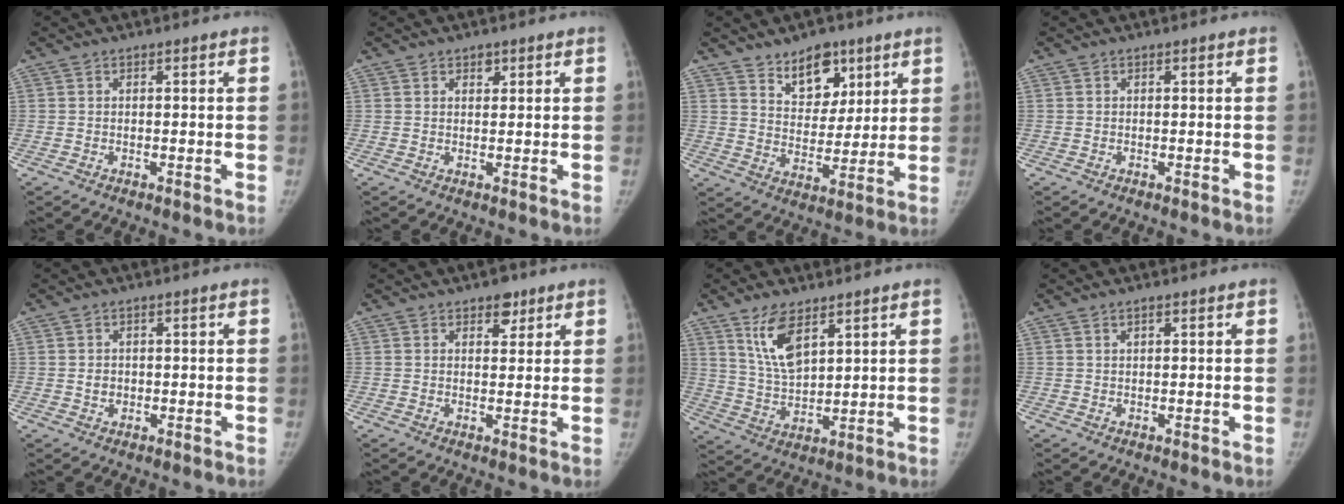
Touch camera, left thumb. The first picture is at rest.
{"total": 1.7, "force": [1.1, 1.1, 0.8], "torque": [-0.002, -0.005, 0.016]}
{"total": 10.8, "force": [6.9, 6.5, 5.2], "torque": [-0.044, -0.044, 0.117]}
{"total": 0.0}
{"total": 1.8, "force": [0.0, 1.6, 1.0], "torque": [-0.009, 0.002, 0.005]}
{"total": 3.5, "force": [2.2, 2.1, 1.8], "torque": [-0.004, -0.011, 0.031]}
{"total": 9.0, "force": [5.3, 3.8, 6.2], "torque": [-0.107, -0.031, 0.112]}
{"total": 1.1, "force": [0.7, 0.4, 0.8], "torque": [-0.012, -0.001, 0.012]}